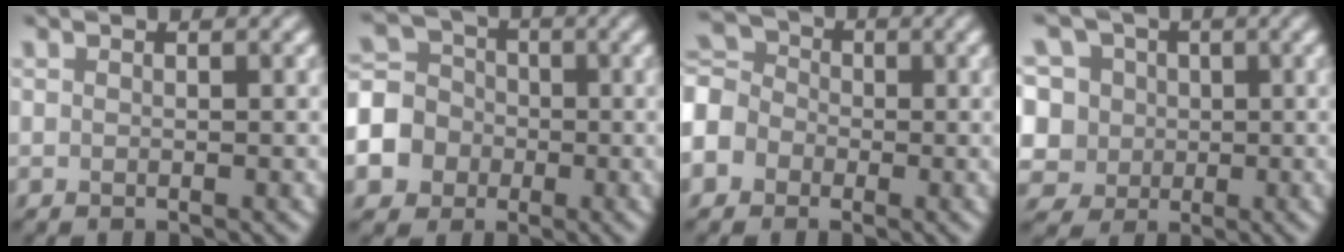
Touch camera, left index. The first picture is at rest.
{"total": 8.3, "force": [-2.8, 7.5, 2.0], "torque": [-0.065, -0.004, -0.076]}
{"total": 6.6, "force": [-2.5, 5.6, 2.6], "torque": [-0.072, 0.005, -0.060]}
{"total": 10.9, "force": [3.4, 8.8, 5.4], "torque": [-0.117, 0.042, 0.023]}